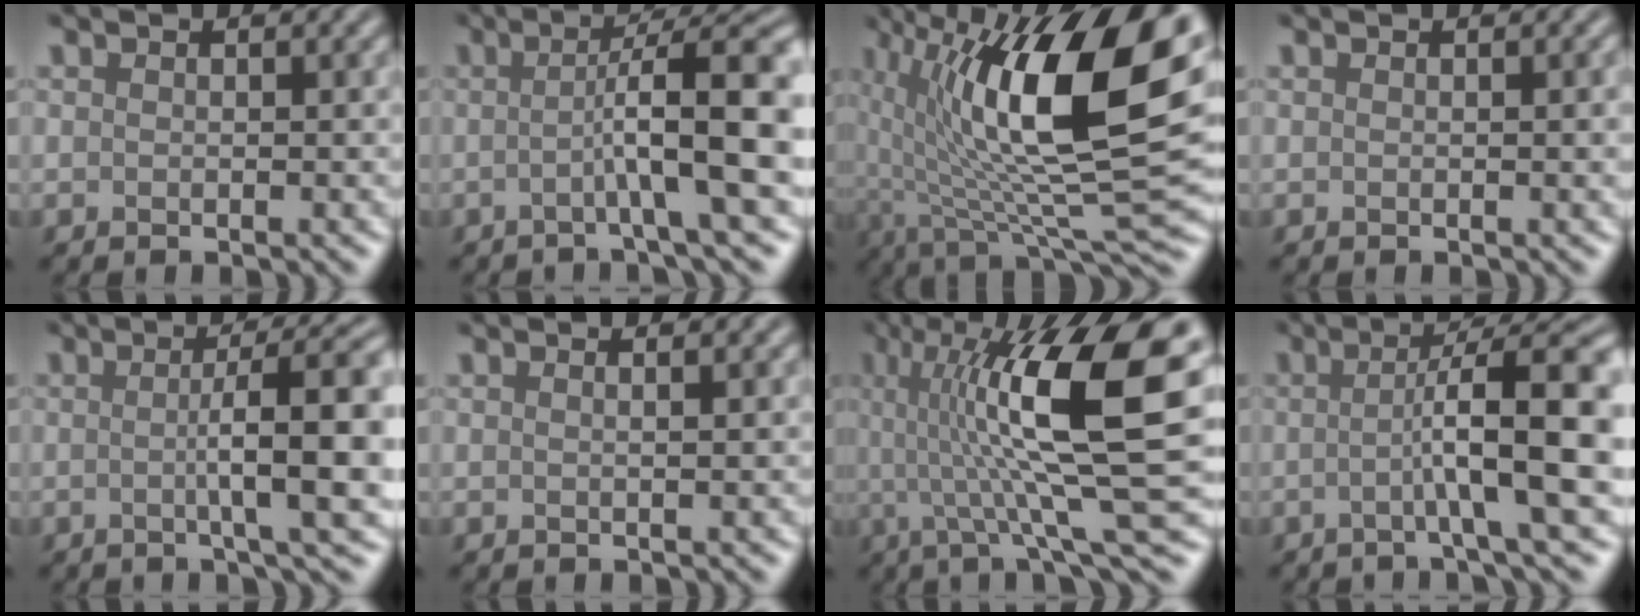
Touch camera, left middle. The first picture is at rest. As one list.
[{"total": 8.6, "force": [-0.7, 1.3, 8.5], "torque": [-0.112, 0.018, -0.022]}, {"total": 16.9, "force": [3.6, 6.6, 15.1], "torque": [-0.249, 0.001, 0.060]}, {"total": 0.9, "force": [0.1, 0.1, 0.9], "torque": [-0.012, -0.001, 0.003]}, {"total": 8.7, "force": [0.0, 1.6, 8.6], "torque": [-0.111, 0.014, 0.000]}, {"total": 1.1, "force": [0.5, 0.4, 0.9], "torque": [-0.006, 0.002, -0.004]}, {"total": 14.0, "force": [2.4, 3.2, 13.4], "torque": [-0.220, 0.012, 0.040]}, {"total": 9.6, "force": [-0.4, 1.5, 9.5], "torque": [-0.122, 0.018, -0.014]}]